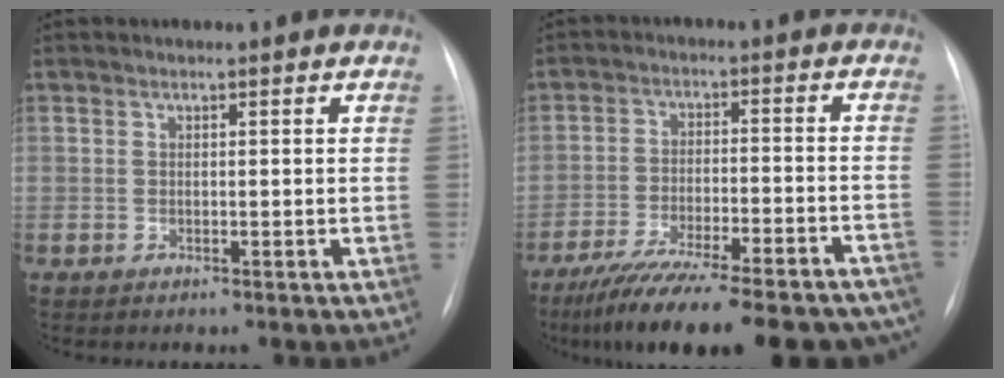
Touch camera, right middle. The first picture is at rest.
{"total": 24.6, "force": [-20.5, 4.8, 12.6], "torque": [-0.151, -0.014, -0.286]}